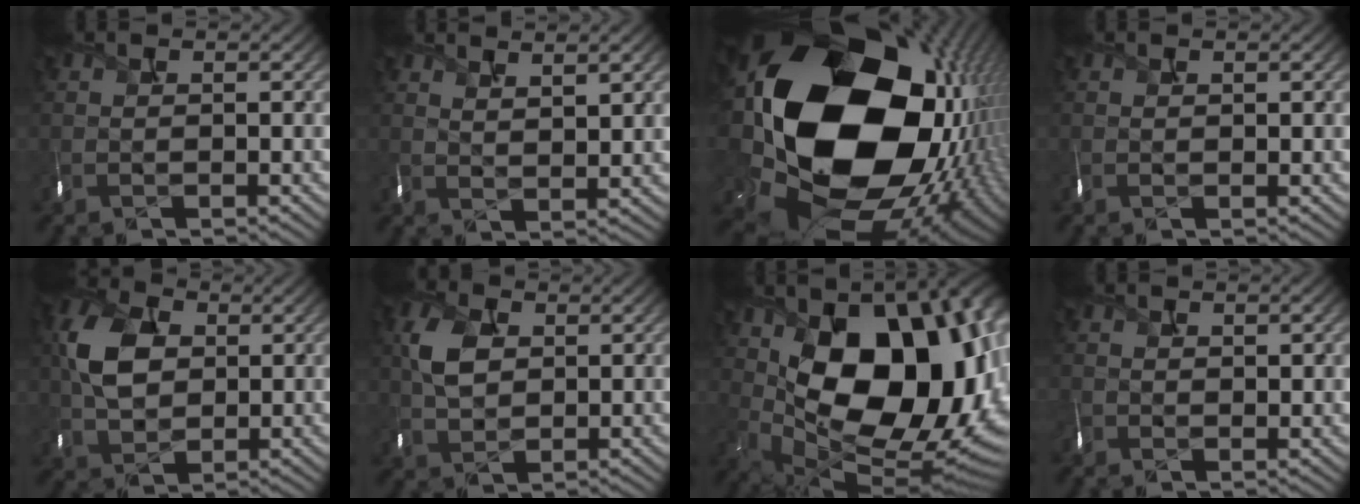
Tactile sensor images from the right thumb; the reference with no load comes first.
{"total": 3.4, "force": [2.5, 0.7, 2.2], "torque": [-0.039, -0.007, 0.054]}
{"total": 24.1, "force": [2.7, 18.2, 15.6], "torque": [-0.339, -0.097, 0.095]}
{"total": 0.9, "force": [0.5, 0.5, 0.6], "torque": [-0.015, -0.001, 0.011]}
{"total": 7.2, "force": [1.2, 5.5, 4.5], "torque": [-0.113, 0.000, 0.023]}
{"total": 4.4, "force": [1.0, 3.4, 2.7], "torque": [-0.072, -0.004, 0.020]}
{"total": 20.3, "force": [3.5, 12.1, 16.0], "torque": [-0.256, -0.006, 0.074]}
{"total": 1.9, "force": [0.5, 1.4, 1.2], "torque": [-0.033, -0.007, 0.013]}